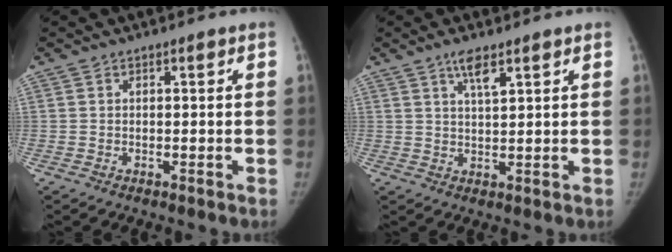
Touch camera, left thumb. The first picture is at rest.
{"total": 3.9, "force": [2.5, 0.9, 2.9], "torque": [-0.053, -0.009, 0.048]}